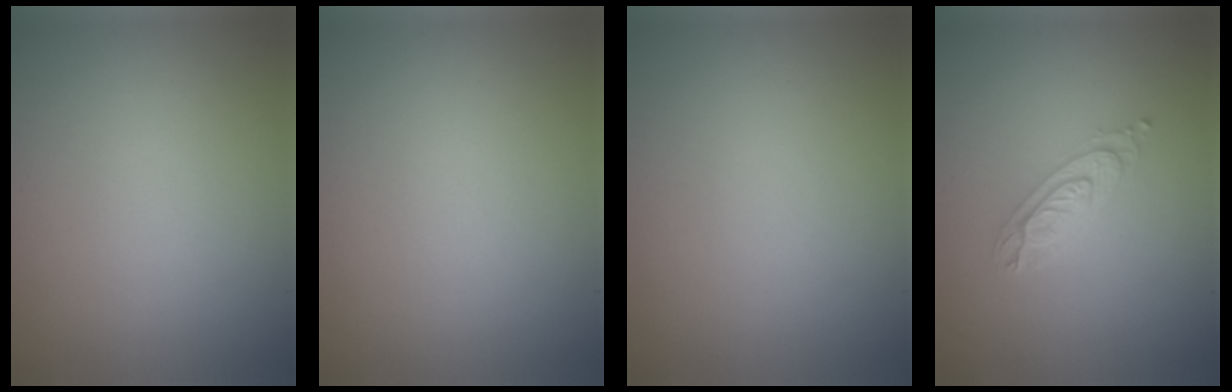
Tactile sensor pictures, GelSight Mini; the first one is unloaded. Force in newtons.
{"total": 0.0}
{"total": 0.0}
{"total": 2.2, "press": 2.2, "slide": 0.3}